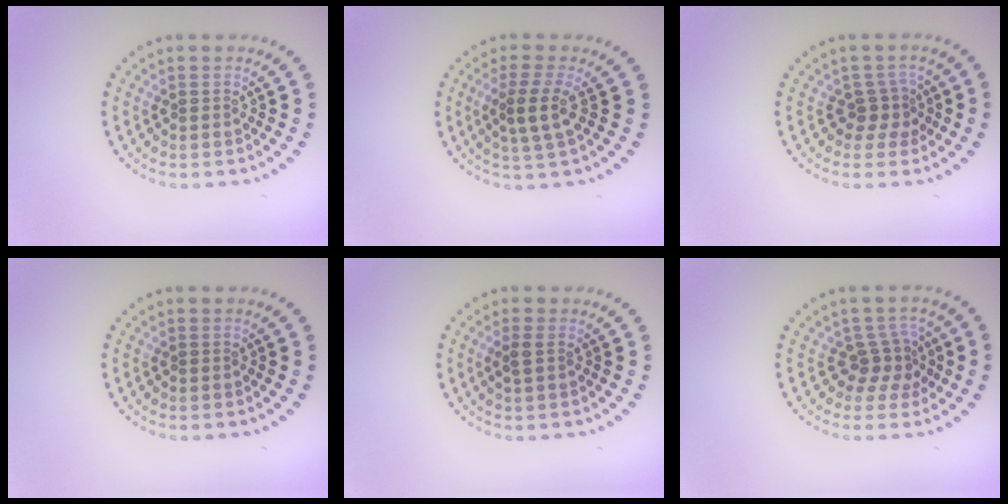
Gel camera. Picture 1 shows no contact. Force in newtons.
{"total": 2.9, "press": 2.5, "slide": 1.3}
{"total": 2.0, "press": 1.5, "slide": 1.4}
{"total": 0.0}
{"total": 1.0, "press": 0.9, "slide": 0.4}
{"total": 2.6, "press": 2.0, "slide": 1.8}